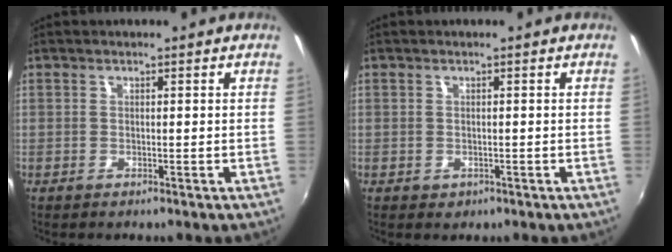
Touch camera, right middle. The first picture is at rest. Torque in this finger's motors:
{"motor_torque": [0.32, -0.29, -0.01, 0.01]}